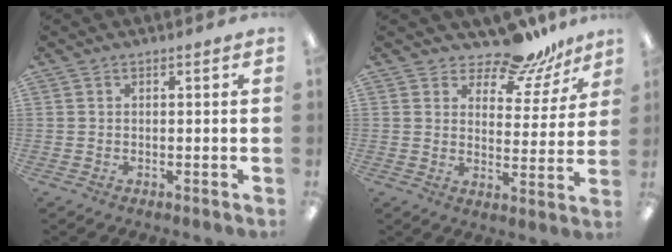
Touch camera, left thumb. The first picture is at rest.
{"total": 11.8, "force": [10.2, 4.3, 4.1], "torque": [-0.063, -0.076, 0.188]}